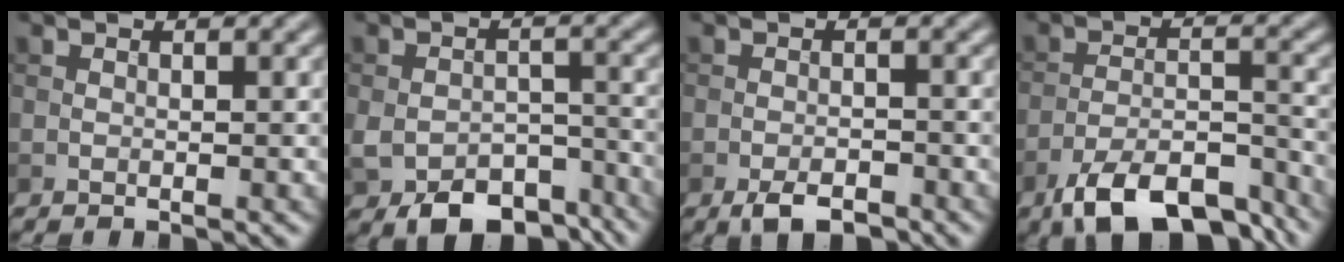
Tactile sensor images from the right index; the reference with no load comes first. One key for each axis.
{"total": 6.9, "fx": -4.4, "fy": 3.8, "fz": 3.7, "tx": -0.061, "ty": -0.016, "tz": -0.068}
{"total": 2.9, "fx": -2.0, "fy": 1.1, "fz": 1.8, "tx": -0.032, "ty": -0.002, "tz": -0.037}
{"total": 10.2, "fx": -7.4, "fy": 3.7, "fz": 5.9, "tx": -0.096, "ty": -0.007, "tz": -0.128}